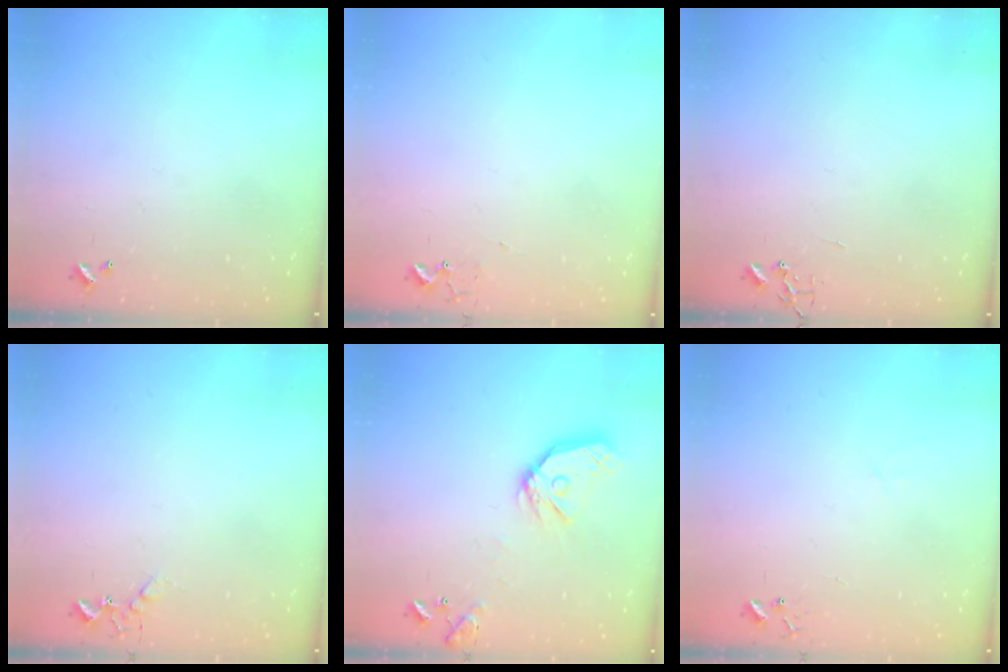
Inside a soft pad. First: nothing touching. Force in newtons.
{"total": 5.4, "press": 5.4, "slide": 0.7}
{"total": 0.0}
{"total": 5.2, "press": 5.1, "slide": 0.9}
{"total": 15.3, "press": 15.1, "slide": 2.1}
{"total": 4.6, "press": 4.5, "slide": 0.6}